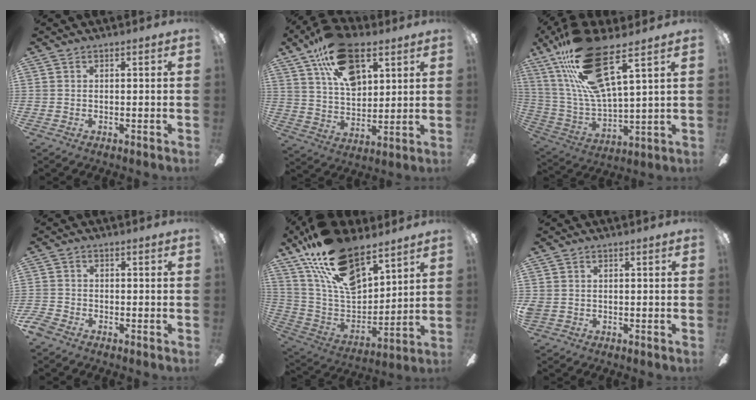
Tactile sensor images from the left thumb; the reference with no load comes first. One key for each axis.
{"total": 17.8, "fx": 9.8, "fy": 10.1, "fz": 10.9, "tx": -0.179, "ty": -0.027, "tz": 0.175}
{"total": 21.4, "fx": 13.0, "fy": 5.8, "fz": 16.1, "tx": -0.329, "ty": -0.053, "tz": 0.216}
{"total": 3.1, "fx": -2.3, "fy": 1.6, "fz": 1.4, "tx": -0.039, "ty": 0.006, "tz": -0.048}
{"total": 21.3, "fx": 14.4, "fy": 9.7, "fz": 12.4, "tx": -0.233, "ty": -0.079, "tz": 0.263}
{"total": 1.3, "fx": -0.1, "fy": 1.3, "fz": 0.4, "tx": -0.008, "ty": 0.005, "tz": -0.004}